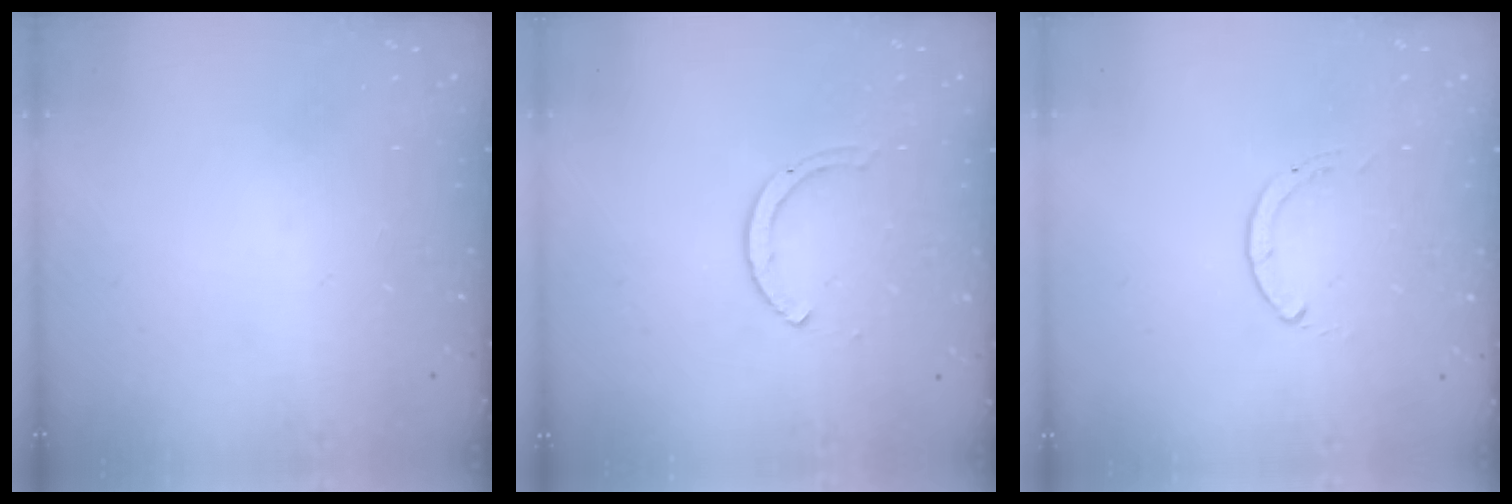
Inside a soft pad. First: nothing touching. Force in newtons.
{"total": 2.6, "press": 2.6, "slide": 0.3}
{"total": 0.0}